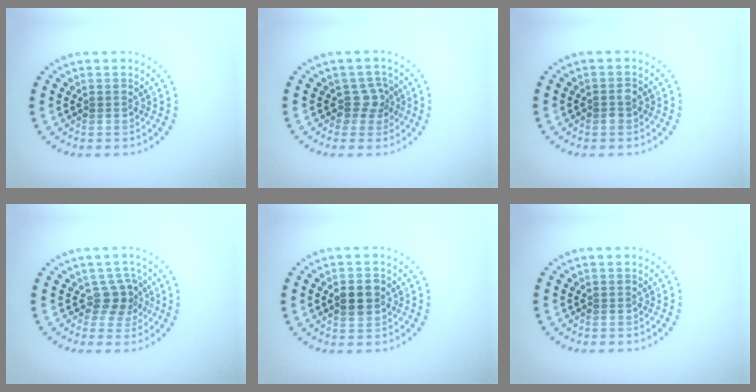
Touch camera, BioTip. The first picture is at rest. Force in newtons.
{"total": 1.9, "press": 1.4, "slide": 1.2}
{"total": 1.0, "press": 1.0, "slide": 0.3}
{"total": 2.2, "press": 1.8, "slide": 1.4}
{"total": 2.9, "press": 2.9, "slide": 0.1}
{"total": 0.0}